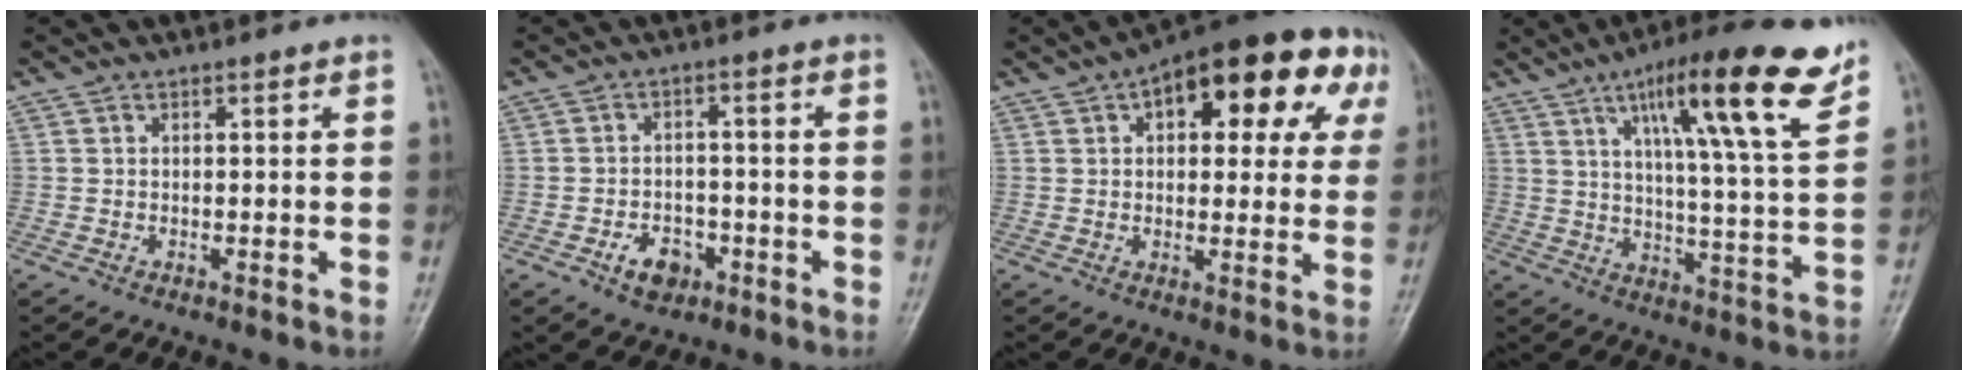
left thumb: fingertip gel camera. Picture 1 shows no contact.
{"total": 5.3, "force": [-2.7, 3.8, 2.6], "torque": [-0.025, 0.020, -0.040]}
{"total": 20.0, "force": [7.5, 9.8, 15.6], "torque": [-0.166, 0.027, 0.093]}
{"total": 18.9, "force": [10.9, 2.9, 15.2], "torque": [-0.213, -0.044, 0.166]}